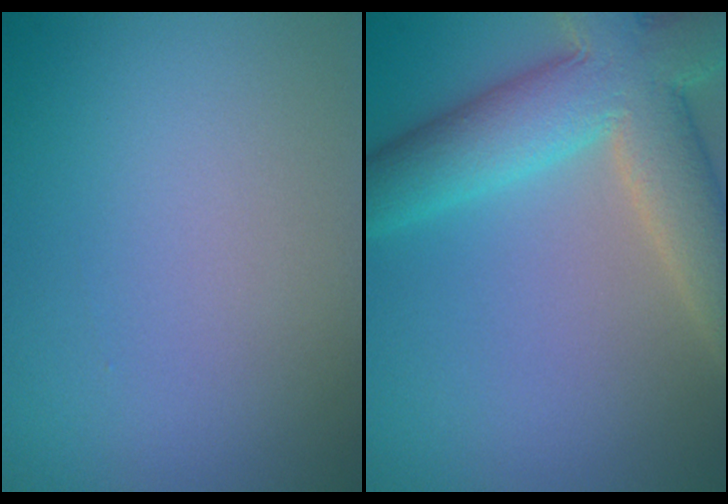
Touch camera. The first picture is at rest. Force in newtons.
{"total": 9.4, "press": 9.4, "slide": 1.0}